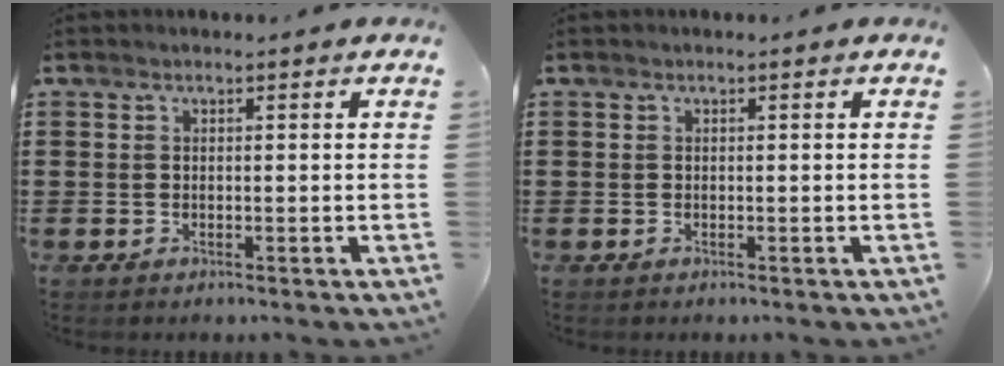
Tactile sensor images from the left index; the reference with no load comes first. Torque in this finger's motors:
{"motor_torque": [0.00, 0.00, 0.00, 0.00]}